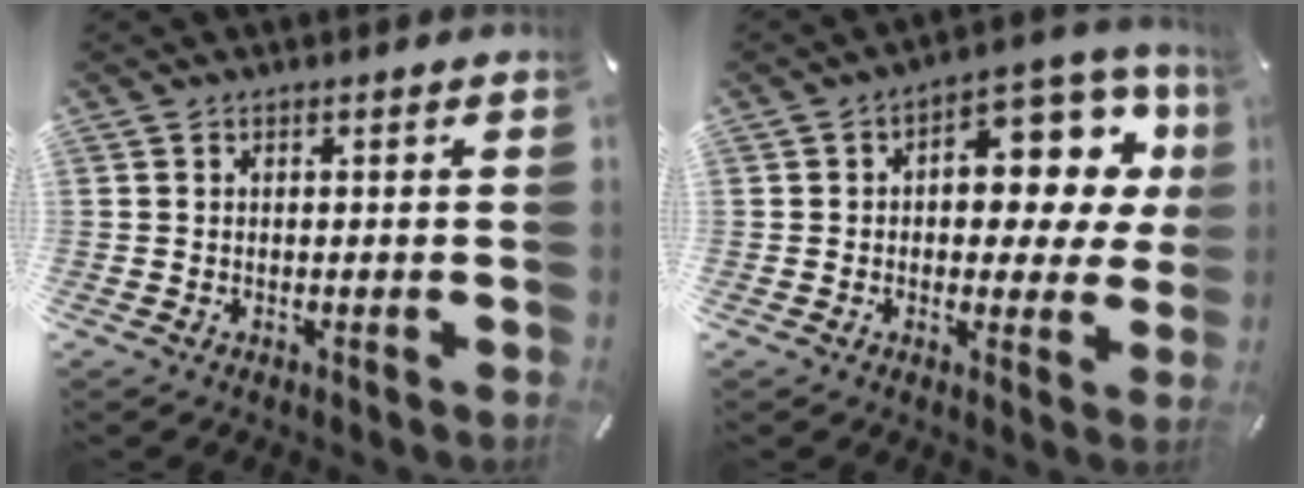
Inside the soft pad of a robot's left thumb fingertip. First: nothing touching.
{"total": 12.6, "force": [3.6, 7.6, 9.4], "torque": [-0.103, -0.035, 0.058]}